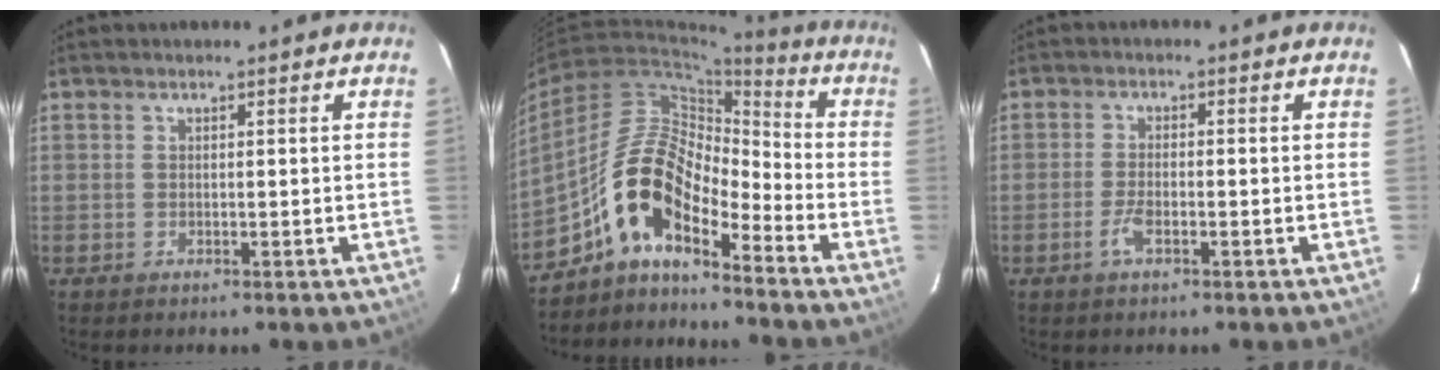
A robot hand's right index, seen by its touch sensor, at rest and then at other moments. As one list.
[{"total": 12.4, "force": [-8.5, 4.4, 7.9], "torque": [-0.147, 0.024, -0.173]}, {"total": 3.0, "force": [-1.6, 0.9, 2.4], "torque": [-0.057, 0.000, -0.032]}]